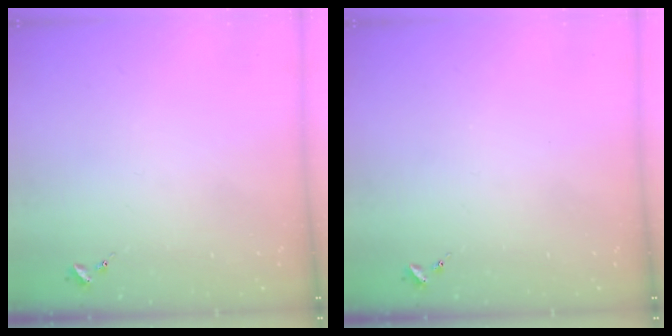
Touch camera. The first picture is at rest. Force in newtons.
{"total": 0.0}